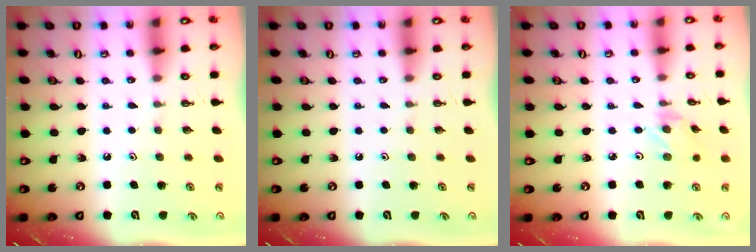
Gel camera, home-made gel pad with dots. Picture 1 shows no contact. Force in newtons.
{"total": 0.0}
{"total": 0.5, "press": 0.5, "slide": 0.1}